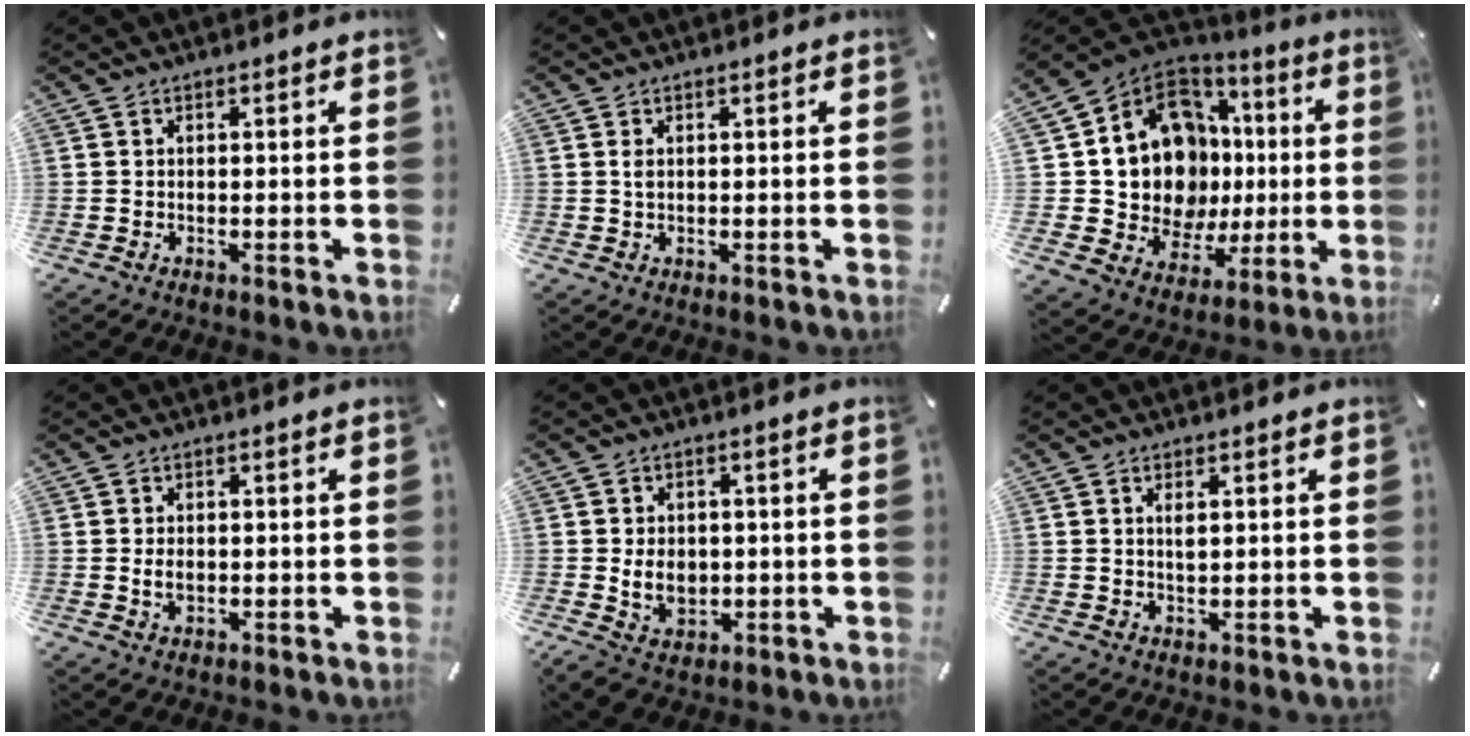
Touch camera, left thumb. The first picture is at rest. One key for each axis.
{"total": 1.2, "fx": 0.3, "fy": 0.6, "fz": 1.0, "tx": -0.021, "ty": 0.002, "tz": 0.004}
{"total": 16.0, "fx": 2.0, "fy": 13.3, "fz": 8.6, "tx": -0.189, "ty": -0.046, "tz": 0.054}
{"total": 2.6, "fx": -0.1, "fy": 1.7, "fz": 1.9, "tx": -0.038, "ty": 0.004, "tz": -0.003}
{"total": 6.9, "fx": -0.6, "fy": 5.7, "fz": 3.9, "tx": -0.078, "ty": 0.001, "tz": -0.013}
{"total": 2.0, "fx": 0.6, "fy": 0.9, "fz": 1.7, "tx": -0.045, "ty": 0.000, "tz": 0.006}